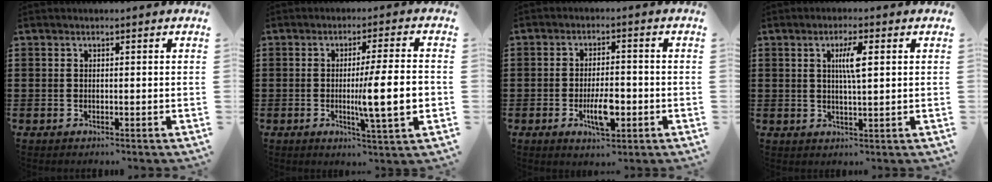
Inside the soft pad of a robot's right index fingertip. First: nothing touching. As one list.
[{"total": 9.8, "force": [-1.3, 0.8, 9.6], "torque": [-0.145, -0.012, -0.025]}, {"total": 6.0, "force": [-2.0, 2.3, 5.2], "torque": [-0.106, 0.000, -0.038]}, {"total": 4.2, "force": [1.0, 0.7, 4.0], "torque": [-0.082, 0.007, 0.013]}]